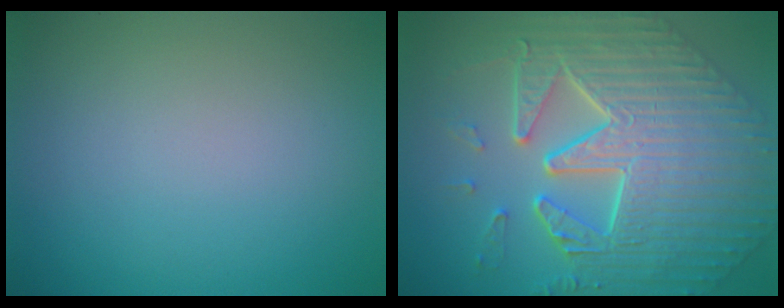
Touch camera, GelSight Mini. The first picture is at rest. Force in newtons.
{"total": 10.6, "press": 7.3, "slide": 7.6}